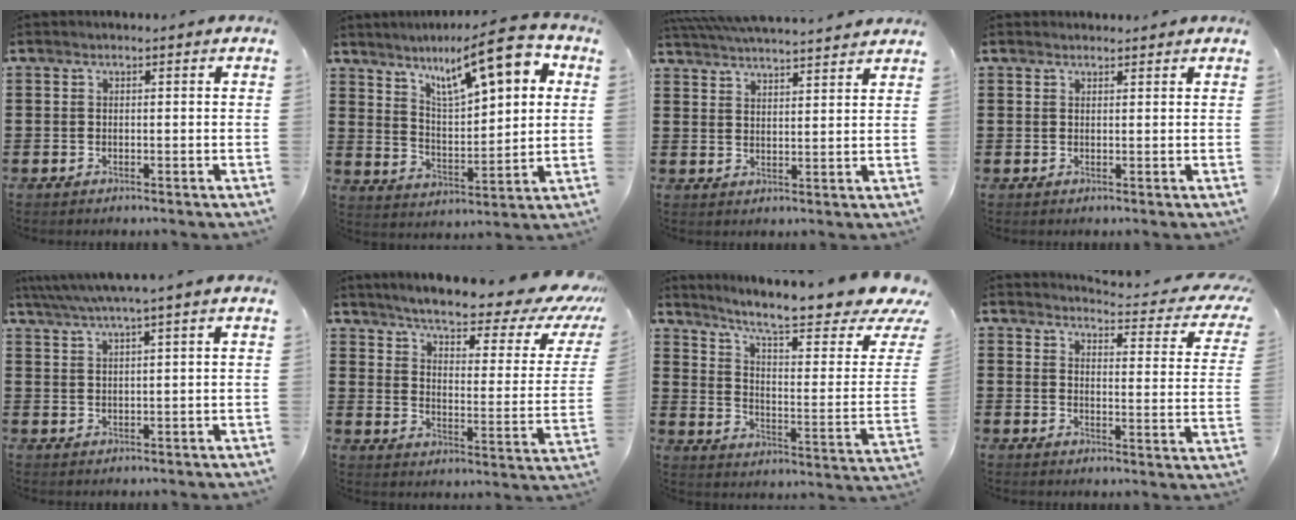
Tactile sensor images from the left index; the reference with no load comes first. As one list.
[{"total": 11.0, "force": [6.9, 2.5, 8.2], "torque": [-0.136, -0.035, 0.108]}, {"total": 4.5, "force": [4.5, -0.2, 0.7], "torque": [-0.031, -0.024, 0.078]}, {"total": 1.0, "force": [1.0, 0.2, -0.1], "torque": [-0.001, 0.001, 0.019]}, {"total": 3.0, "force": [2.1, -0.4, 2.1], "torque": [-0.047, -0.001, 0.035]}, {"total": 6.9, "force": [5.6, 0.3, 3.9], "torque": [-0.086, -0.045, 0.087]}, {"total": 10.7, "force": [8.3, 1.4, 6.6], "torque": [-0.133, -0.064, 0.132]}, {"total": 3.9, "force": [3.6, 0.2, 1.4], "torque": [-0.031, -0.032, 0.055]}]